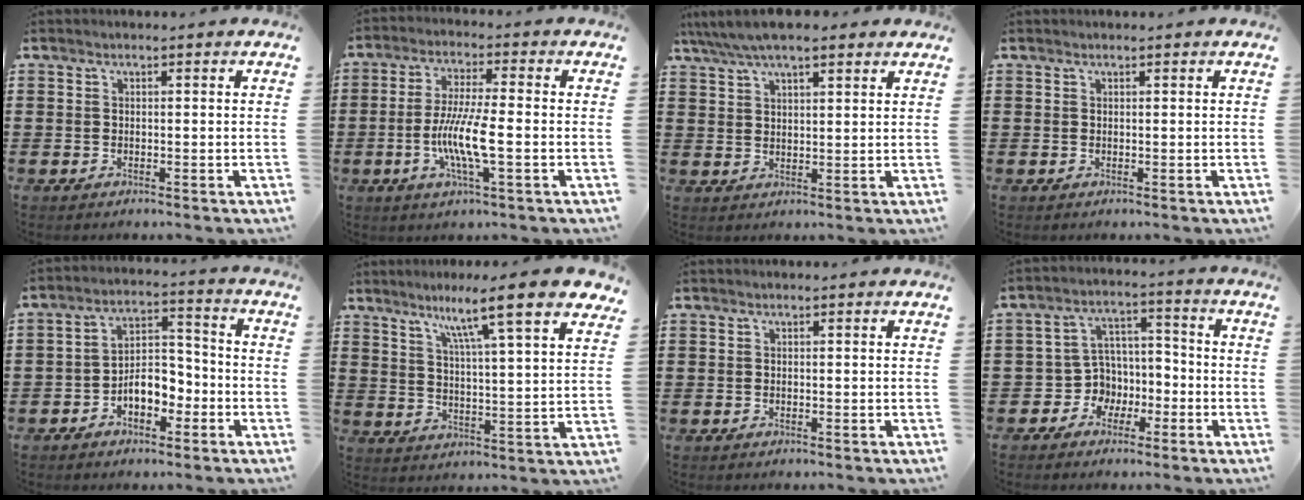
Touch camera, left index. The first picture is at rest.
{"total": 8.3, "force": [-2.2, 1.3, 7.9], "torque": [-0.160, -0.008, -0.047]}
{"total": 5.4, "force": [4.4, 1.4, 2.8], "torque": [-0.066, -0.002, 0.080]}
{"total": 0.0}
{"total": 6.1, "force": [-3.3, 3.5, 3.7], "torque": [-0.058, 0.015, -0.065]}
{"total": 9.2, "force": [7.0, -0.5, 6.0], "torque": [-0.116, -0.042, 0.105]}
{"total": 0.0}
{"total": 5.1, "force": [-2.2, 4.5, 0.8], "torque": [-0.031, 0.007, -0.044]}